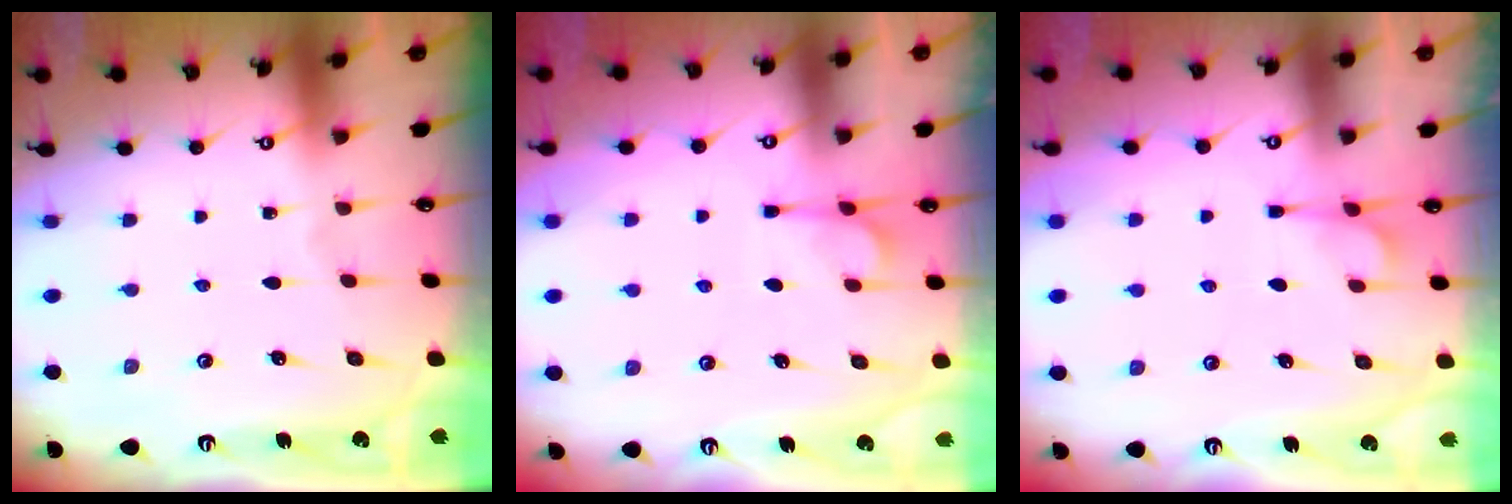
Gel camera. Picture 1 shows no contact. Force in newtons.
{"total": 1.6, "press": 0.9, "slide": 1.3}
{"total": 1.6, "press": 1.0, "slide": 1.2}